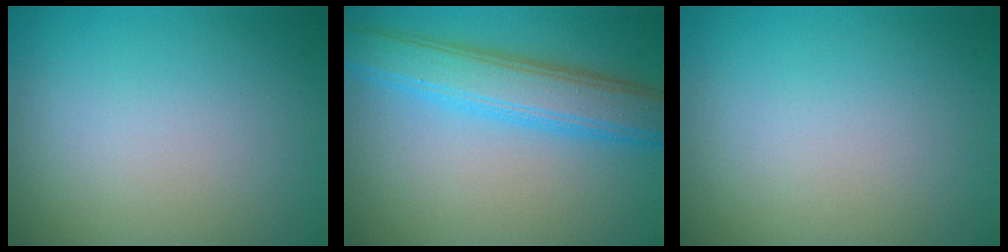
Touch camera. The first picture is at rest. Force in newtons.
{"total": 5.7, "press": 5.7, "slide": 0.2}
{"total": 0.0}